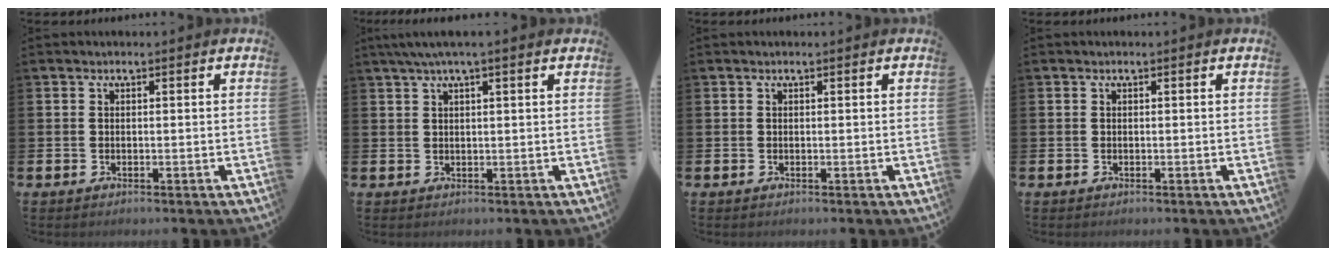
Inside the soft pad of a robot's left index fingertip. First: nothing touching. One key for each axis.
{"total": 3.0, "fx": 2.1, "fy": 0.1, "fz": 2.1, "tx": -0.048, "ty": 0.006, "tz": 0.037}
{"total": 0.0}
{"total": 0.0}